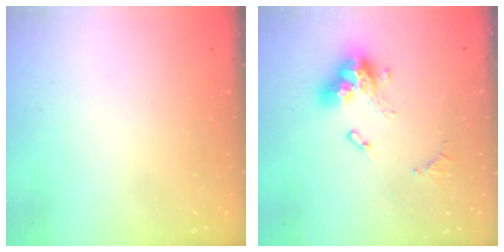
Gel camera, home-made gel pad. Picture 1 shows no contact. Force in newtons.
{"total": 13.9, "press": 13.9, "slide": 1.2}